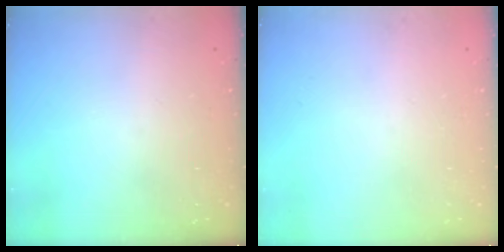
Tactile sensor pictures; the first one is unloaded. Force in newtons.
{"total": 0.0}